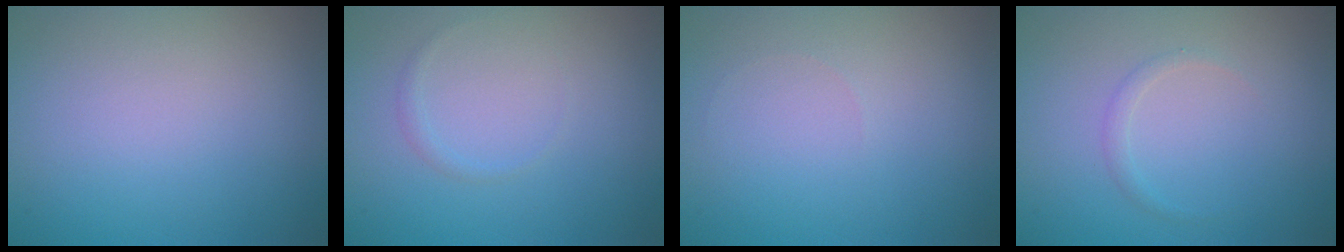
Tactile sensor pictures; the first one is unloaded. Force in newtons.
{"total": 0.6, "press": 0.6, "slide": 0.0}
{"total": 0.0}
{"total": 0.8, "press": 0.8, "slide": 0.0}